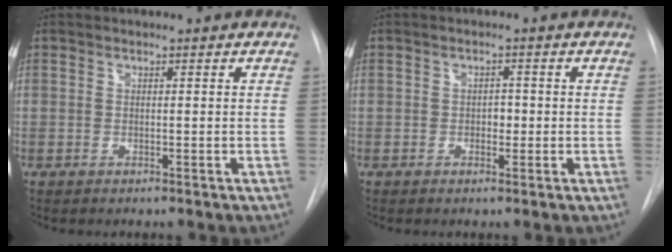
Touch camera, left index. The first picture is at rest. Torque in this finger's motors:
{"motor_torque": [0.07, 0.04, 0.03, 0.01]}